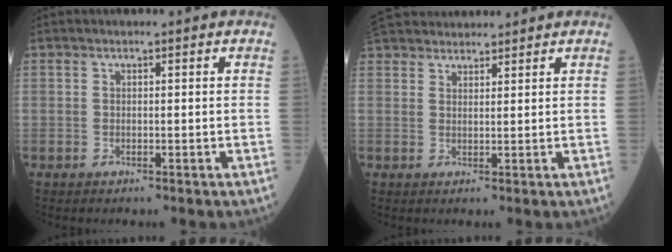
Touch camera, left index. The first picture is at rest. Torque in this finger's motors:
{"motor_torque": [-0.15, 0.08, -0.12, -0.12]}